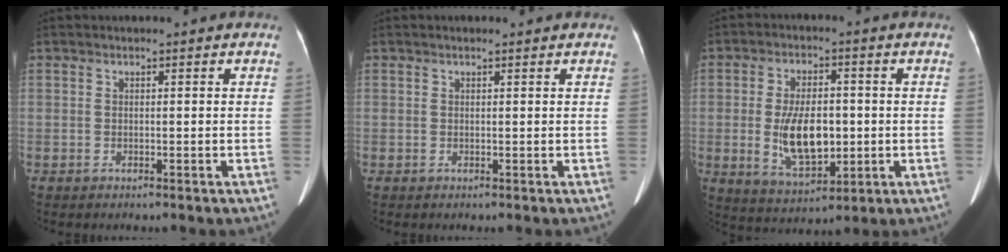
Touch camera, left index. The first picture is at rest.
{"total": 1.1, "force": [0.9, 0.1, 0.5], "torque": [-0.012, 0.012, 0.015]}
{"total": 10.0, "force": [-0.9, 4.8, 8.7], "torque": [-0.171, -0.002, -0.004]}